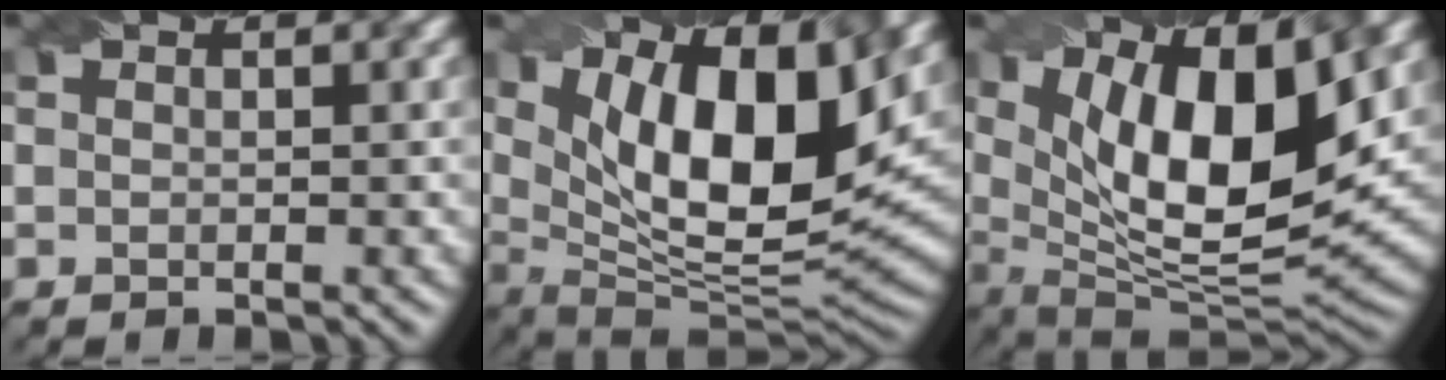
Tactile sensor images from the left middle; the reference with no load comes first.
{"total": 14.3, "force": [5.3, 5.6, 12.1], "torque": [-0.196, -0.002, 0.092]}
{"total": 13.4, "force": [4.5, 5.1, 11.6], "torque": [-0.185, -0.006, 0.078]}